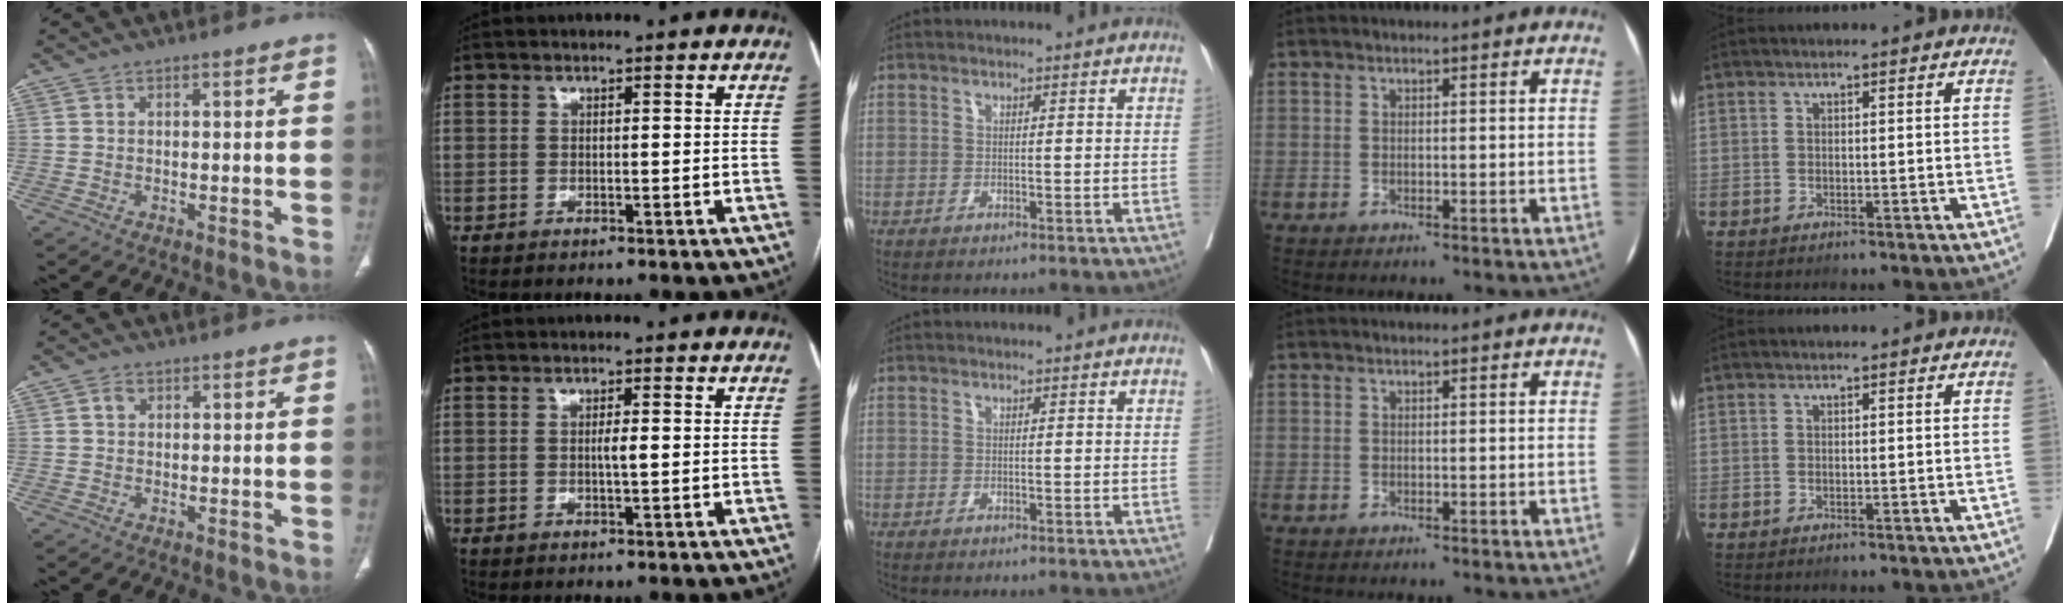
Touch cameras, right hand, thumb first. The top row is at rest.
{"thumb": {"total": 1.5, "force": [0.6, 1.2, 0.7], "torque": [-0.008, 0.001, 0.008]}, "index": {"total": 1.5, "force": [-0.1, 0.0, 1.5], "torque": [-0.029, 0.000, 0.000]}}